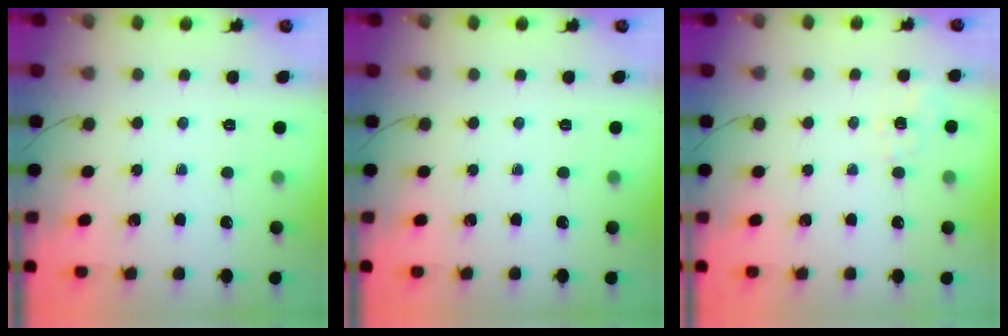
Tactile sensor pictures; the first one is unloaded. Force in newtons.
{"total": 0.0}
{"total": 4.5, "press": 4.1, "slide": 1.8}